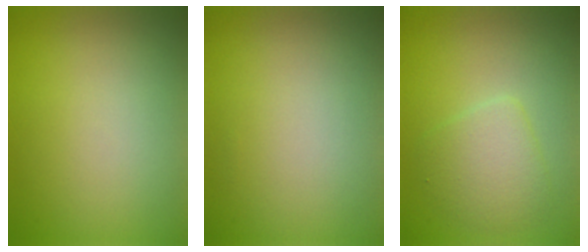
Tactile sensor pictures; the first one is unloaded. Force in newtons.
{"total": 0.0}
{"total": 3.4, "press": 3.4, "slide": 0.1}